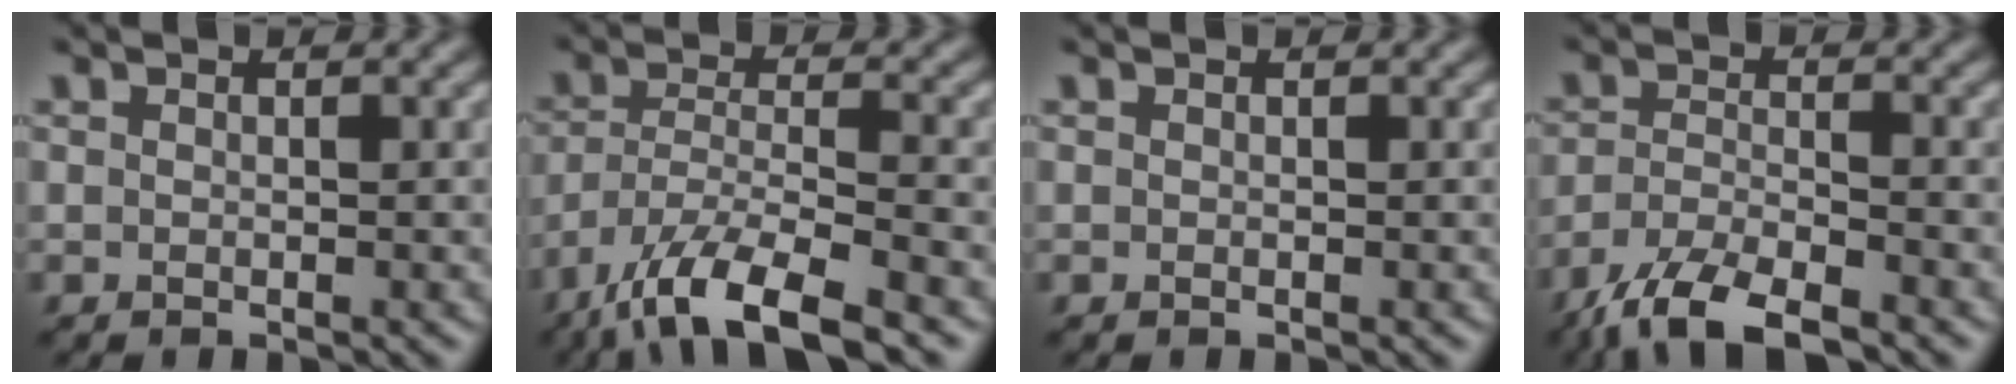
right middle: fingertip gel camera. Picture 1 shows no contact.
{"total": 9.6, "force": [-6.9, 2.8, 6.0], "torque": [-0.116, -0.010, -0.128]}
{"total": 0.0}
{"total": 6.5, "force": [-5.3, 1.6, 3.4], "torque": [-0.071, -0.008, -0.104]}